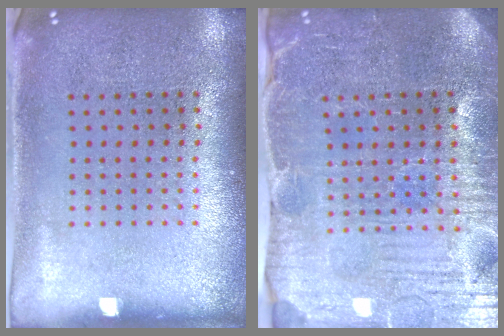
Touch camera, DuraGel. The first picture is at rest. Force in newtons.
{"total": 3.8, "press": 3.8, "slide": 0.5}